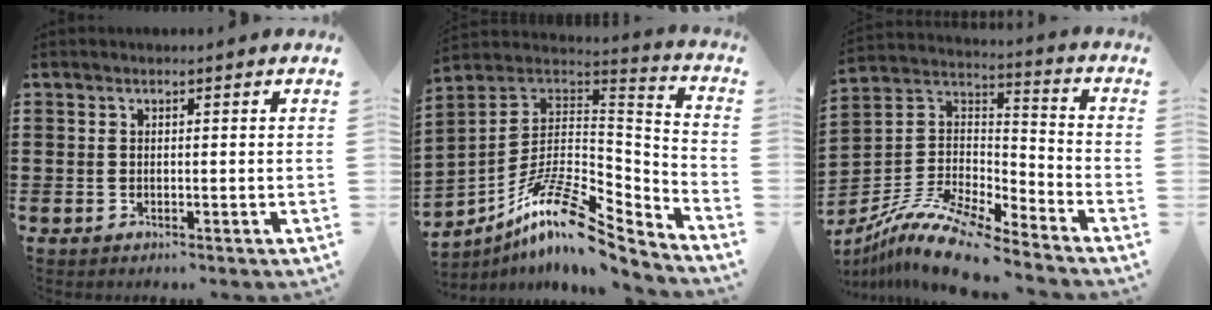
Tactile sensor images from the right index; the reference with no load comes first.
{"total": 13.8, "force": [-8.6, 4.5, 9.8], "torque": [-0.185, 0.008, -0.162]}
{"total": 11.8, "force": [-10.0, 2.3, 5.8], "torque": [-0.125, 0.021, -0.202]}